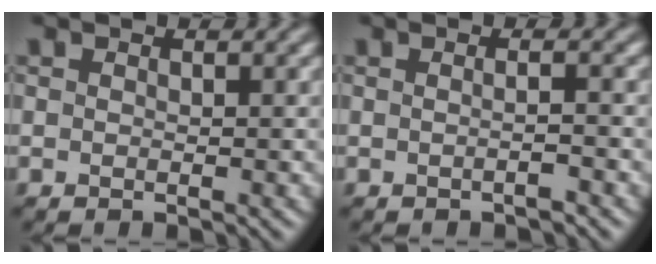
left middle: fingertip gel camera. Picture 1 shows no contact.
{"total": 1.6, "force": [-0.3, 0.4, 1.5], "torque": [-0.016, 0.001, -0.012]}